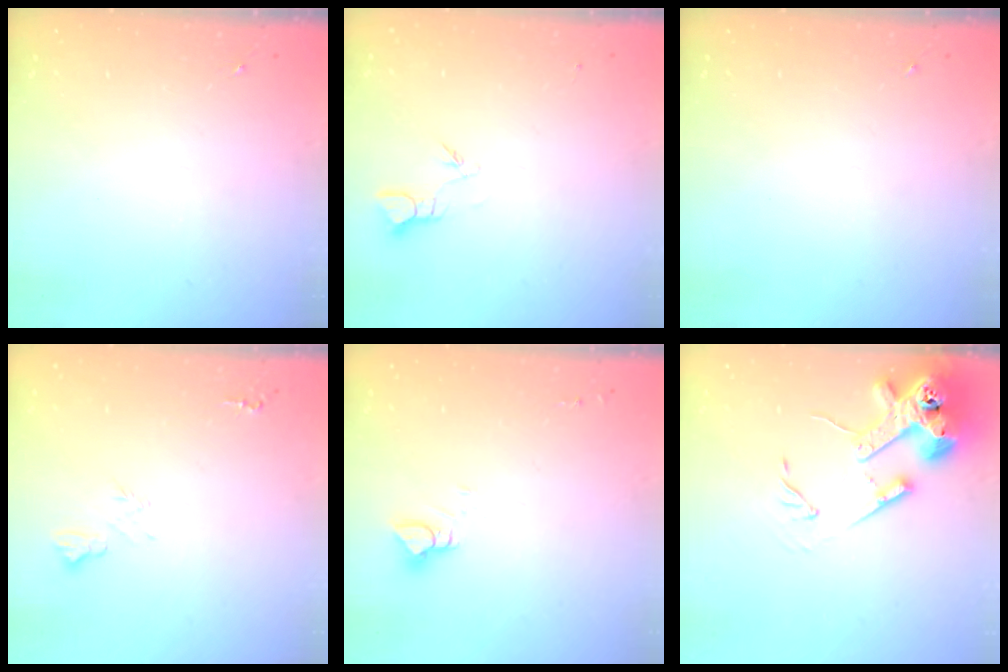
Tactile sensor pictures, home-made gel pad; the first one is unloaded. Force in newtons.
{"total": 2.7, "press": 2.7, "slide": 0.3}
{"total": 0.0}
{"total": 5.8, "press": 5.8, "slide": 0.7}
{"total": 4.0, "press": 4.0, "slide": 0.3}
{"total": 15.7, "press": 15.5, "slide": 2.1}